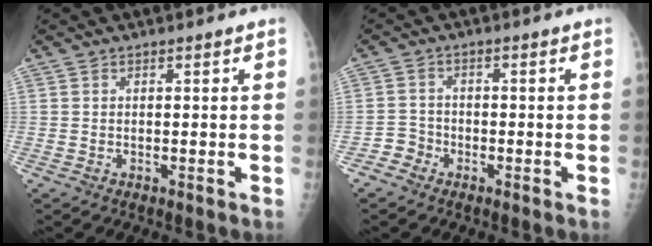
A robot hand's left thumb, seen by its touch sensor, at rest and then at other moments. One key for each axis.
{"total": 2.8, "fx": -1.7, "fy": 2.3, "fz": 0.0, "tx": 0.014, "ty": 0.012, "tz": -0.041}